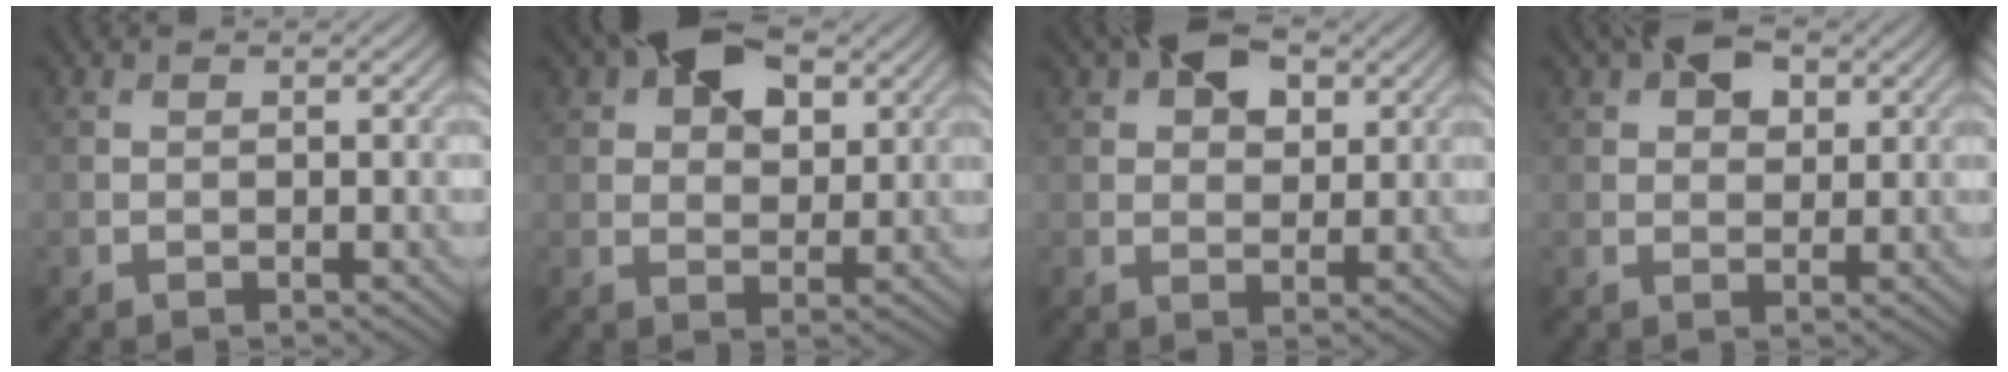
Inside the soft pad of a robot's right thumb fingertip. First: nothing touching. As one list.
[{"total": 9.6, "force": [4.6, 5.6, 6.3], "torque": [-0.109, 0.013, 0.073]}, {"total": 7.0, "force": [3.4, 4.1, 4.5], "torque": [-0.078, 0.012, 0.051]}, {"total": 5.2, "force": [2.6, 3.1, 3.3], "torque": [-0.053, 0.008, 0.040]}]